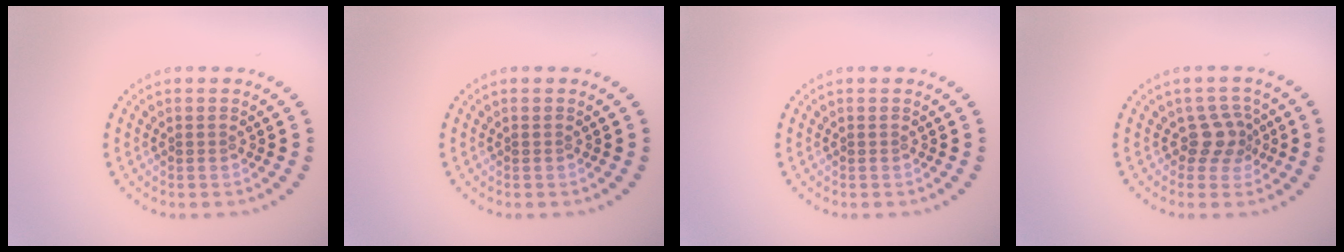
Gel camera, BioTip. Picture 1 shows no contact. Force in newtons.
{"total": 0.0}
{"total": 0.0}
{"total": 2.4, "press": 1.8, "slide": 1.6}